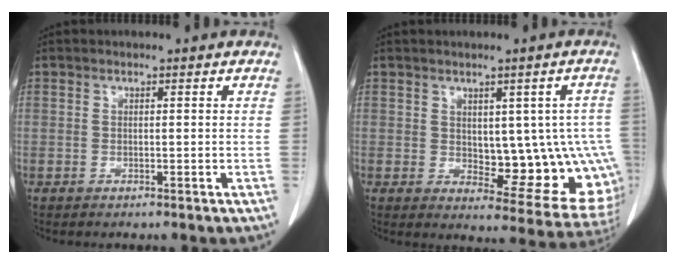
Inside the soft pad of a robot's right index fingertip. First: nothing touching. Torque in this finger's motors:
{"motor_torque": [0.26, 0.12, 0.18, 0.04]}